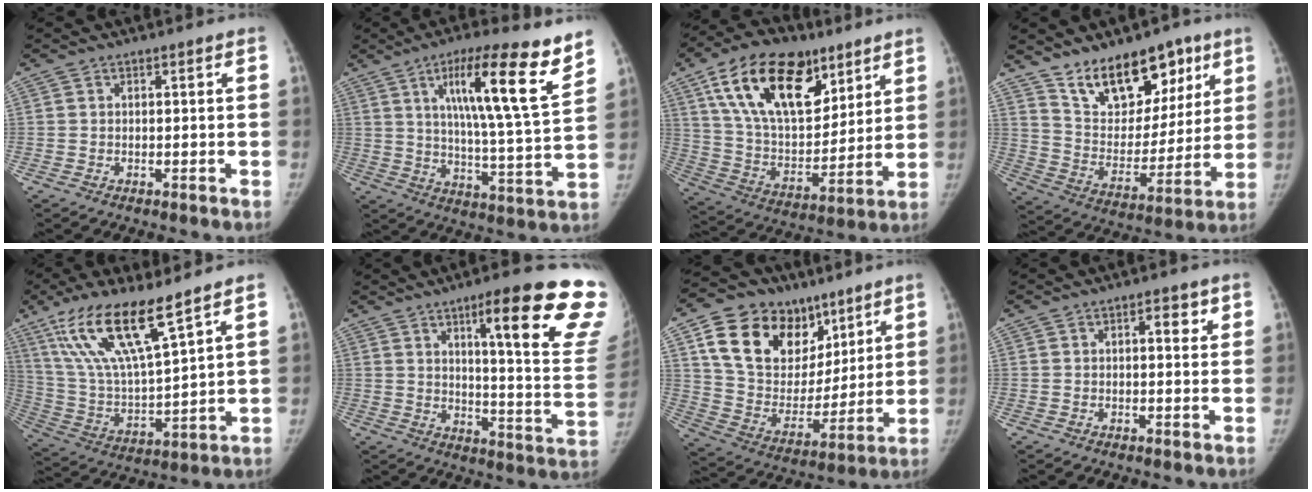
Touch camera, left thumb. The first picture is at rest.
{"total": 19.1, "force": [10.6, 2.7, 15.6], "torque": [-0.220, -0.048, 0.167]}
{"total": 25.0, "force": [13.3, 13.6, 16.2], "torque": [-0.253, -0.031, 0.236]}
{"total": 17.6, "force": [11.6, 9.8, 8.9], "torque": [-0.076, -0.065, 0.203]}
{"total": 18.5, "force": [11.6, 3.7, 14.0], "torque": [-0.265, -0.052, 0.231]}
{"total": 24.3, "force": [15.1, 3.1, 18.8], "torque": [-0.197, -0.076, 0.201]}
{"total": 23.7, "force": [12.1, 16.3, 12.3], "torque": [-0.171, -0.020, 0.220]}
{"total": 2.9, "force": [1.2, 1.3, 2.3], "torque": [-0.021, -0.001, 0.014]}